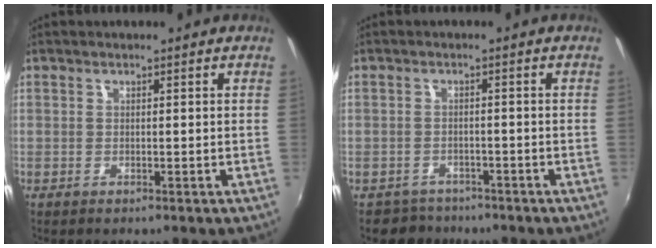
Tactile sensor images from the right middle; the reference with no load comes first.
{"total": 3.8, "force": [-3.0, 2.3, -0.4], "torque": [-0.006, 0.006, -0.051]}